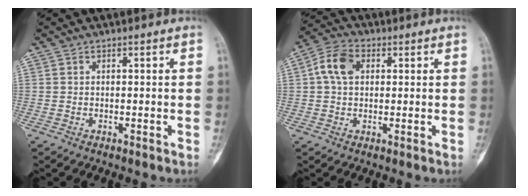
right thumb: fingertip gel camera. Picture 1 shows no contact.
{"total": 7.0, "force": [1.5, 4.8, 4.9], "torque": [-0.090, 0.017, 0.022]}